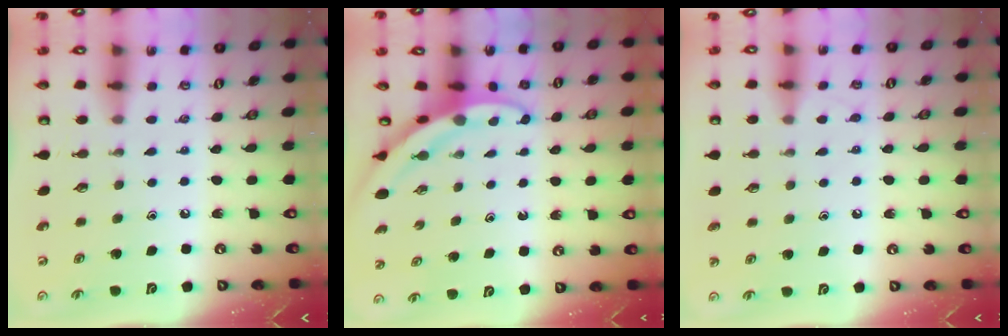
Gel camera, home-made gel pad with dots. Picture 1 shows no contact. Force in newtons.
{"total": 3.2, "press": 3.2, "slide": 0.3}
{"total": 6.3, "press": 6.2, "slide": 0.6}